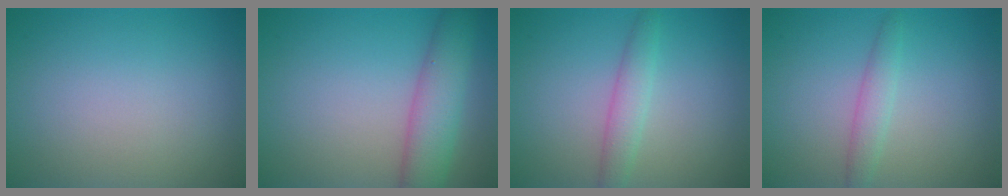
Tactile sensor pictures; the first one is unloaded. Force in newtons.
{"total": 5.1, "press": 5.1, "slide": 0.2}
{"total": 2.2, "press": 2.2, "slide": 0.0}
{"total": 1.8, "press": 1.8, "slide": 0.1}